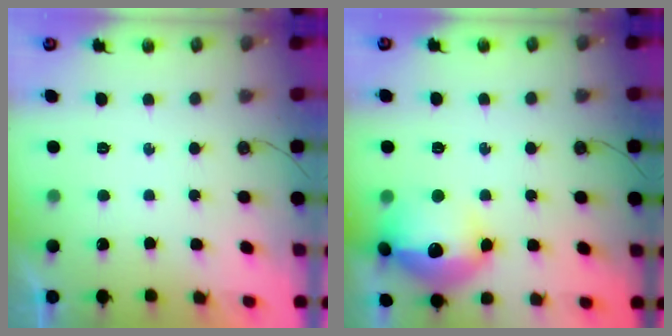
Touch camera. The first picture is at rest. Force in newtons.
{"total": 18.2, "press": 18.2, "slide": 1.4}